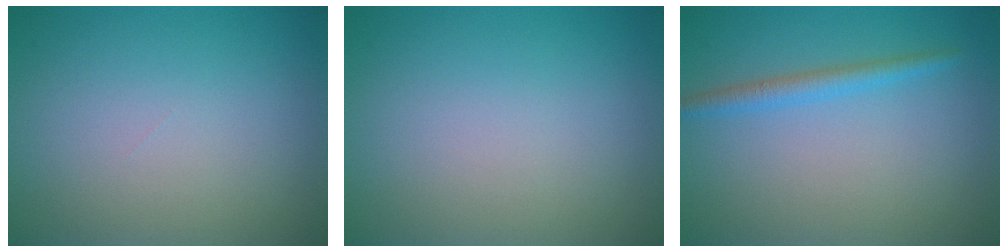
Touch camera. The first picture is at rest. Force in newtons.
{"total": 0.0}
{"total": 1.9, "press": 1.8, "slide": 0.2}